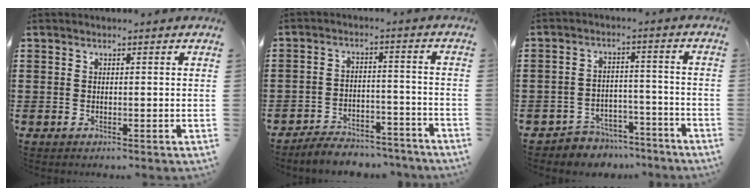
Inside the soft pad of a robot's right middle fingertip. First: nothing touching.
{"total": 4.9, "force": [-4.8, 0.8, 0.2], "torque": [-0.004, 0.011, -0.099]}
{"total": 4.8, "force": [-4.6, 1.1, 0.0], "torque": [-0.005, 0.012, -0.097]}